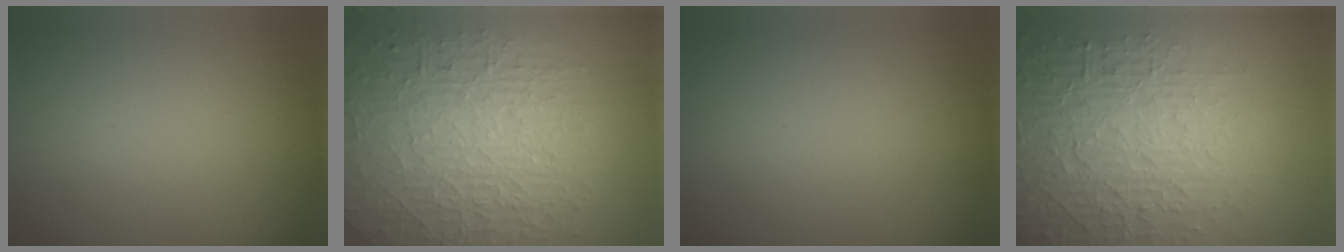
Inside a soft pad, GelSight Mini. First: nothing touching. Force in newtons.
{"total": 10.0, "press": 6.5, "slide": 7.6}
{"total": 0.0}
{"total": 7.2, "press": 7.0, "slide": 1.7}